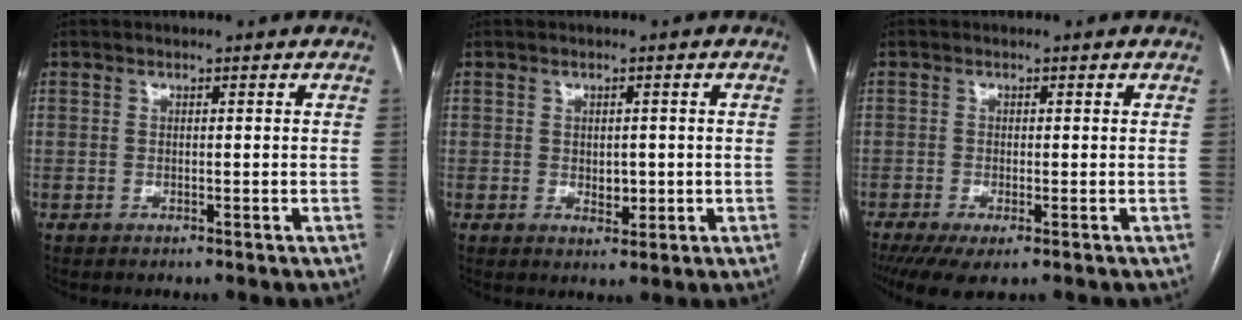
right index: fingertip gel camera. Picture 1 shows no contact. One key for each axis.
{"total": 2.7, "fx": -0.2, "fy": 1.7, "fz": 2.1, "tx": -0.029, "ty": -0.002, "tz": 0.004}
{"total": 5.2, "fx": -3.2, "fy": 1.4, "fz": 3.9, "tx": -0.063, "ty": -0.014, "tz": -0.052}